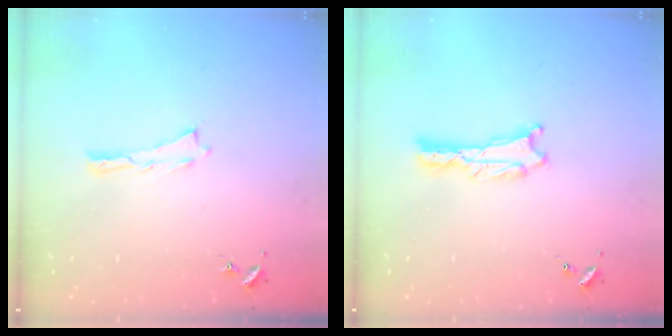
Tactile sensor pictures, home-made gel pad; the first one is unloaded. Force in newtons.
{"total": 0.6, "press": 0.6, "slide": 0.1}